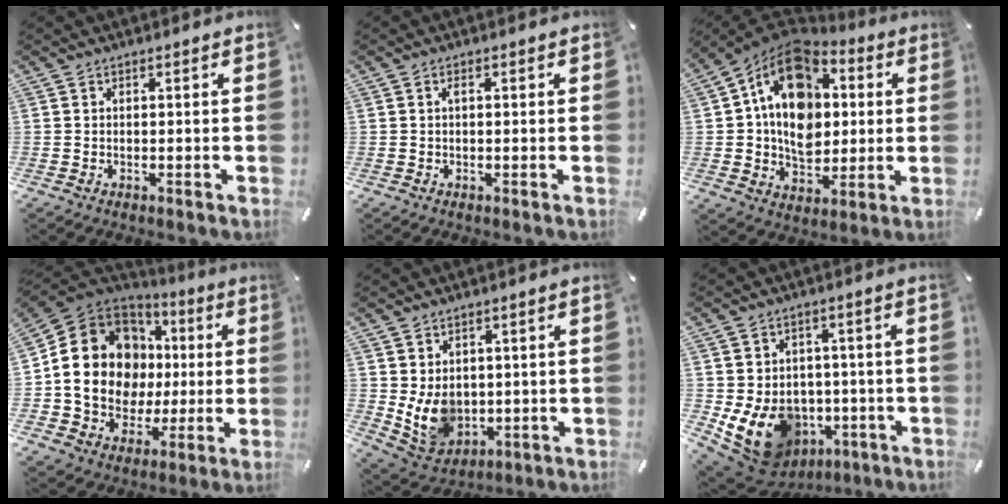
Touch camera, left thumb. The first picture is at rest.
{"total": 1.2, "force": [0.2, 0.6, 1.0], "torque": [-0.021, 0.004, 0.001]}
{"total": 16.7, "force": [2.6, 13.2, 9.9], "torque": [-0.169, -0.007, 0.046]}
{"total": 18.5, "force": [1.0, 15.9, 9.5], "torque": [-0.186, -0.014, 0.035]}
{"total": 9.5, "force": [1.0, 8.2, 4.7], "torque": [-0.111, -0.017, 0.023]}
{"total": 13.8, "force": [-3.5, 11.4, 6.9], "torque": [-0.147, -0.002, -0.051]}